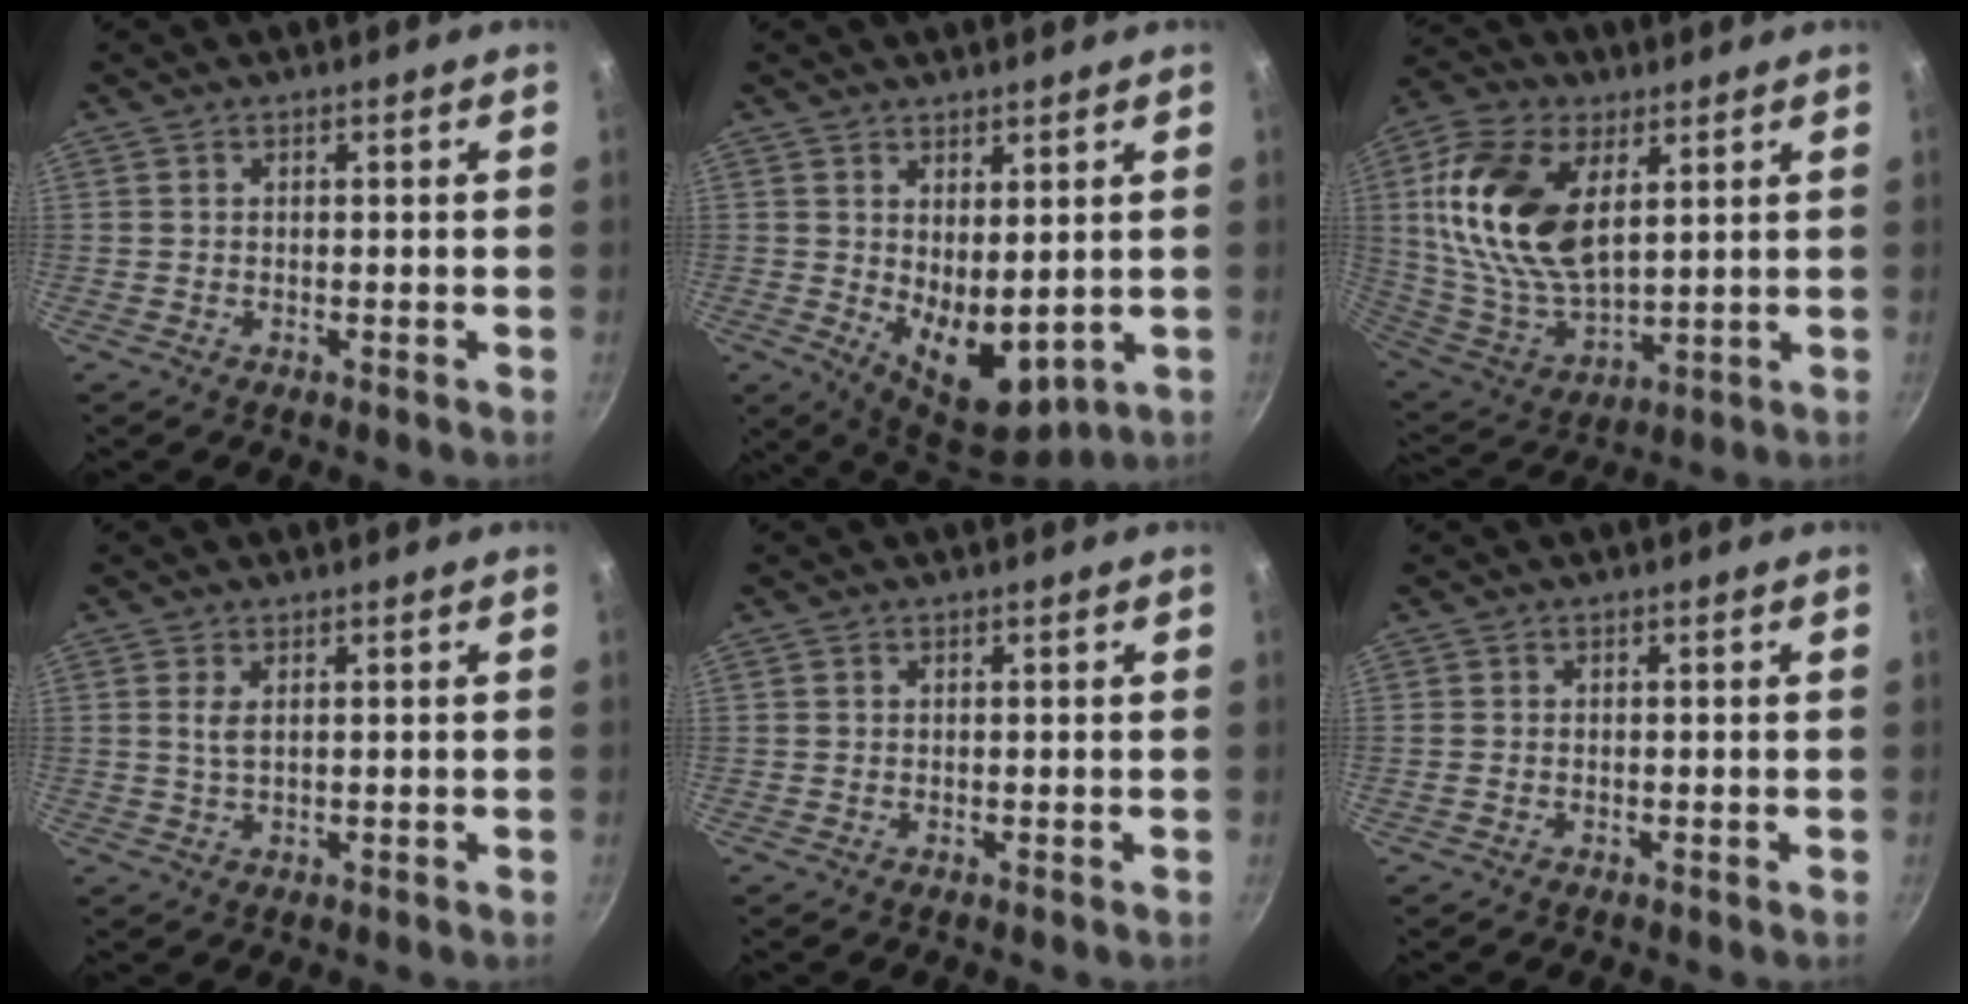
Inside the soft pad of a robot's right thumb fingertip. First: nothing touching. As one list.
[{"total": 9.8, "force": [1.2, 5.2, 8.1], "torque": [-0.099, -0.036, 0.036]}, {"total": 20.4, "force": [5.5, 11.2, 16.2], "torque": [-0.313, -0.017, 0.109]}, {"total": 2.4, "force": [0.7, 1.1, 2.0], "torque": [-0.038, -0.005, 0.015]}, {"total": 0.0}, {"total": 0.6, "force": [-0.1, 0.5, 0.4], "torque": [-0.010, 0.001, -0.003]}]